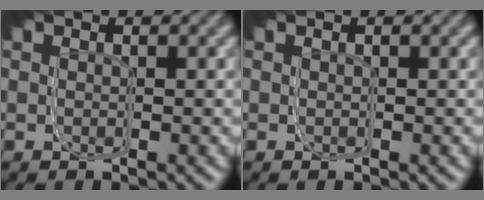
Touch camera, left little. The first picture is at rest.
{"total": 0.0}